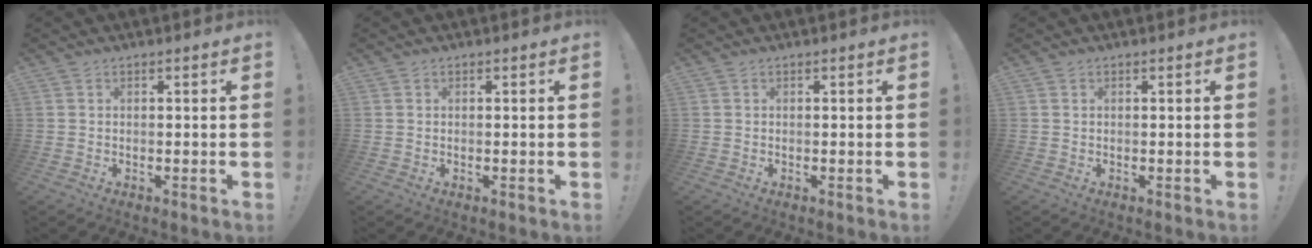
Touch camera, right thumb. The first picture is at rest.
{"total": 0.0}
{"total": 0.0}
{"total": 0.0}